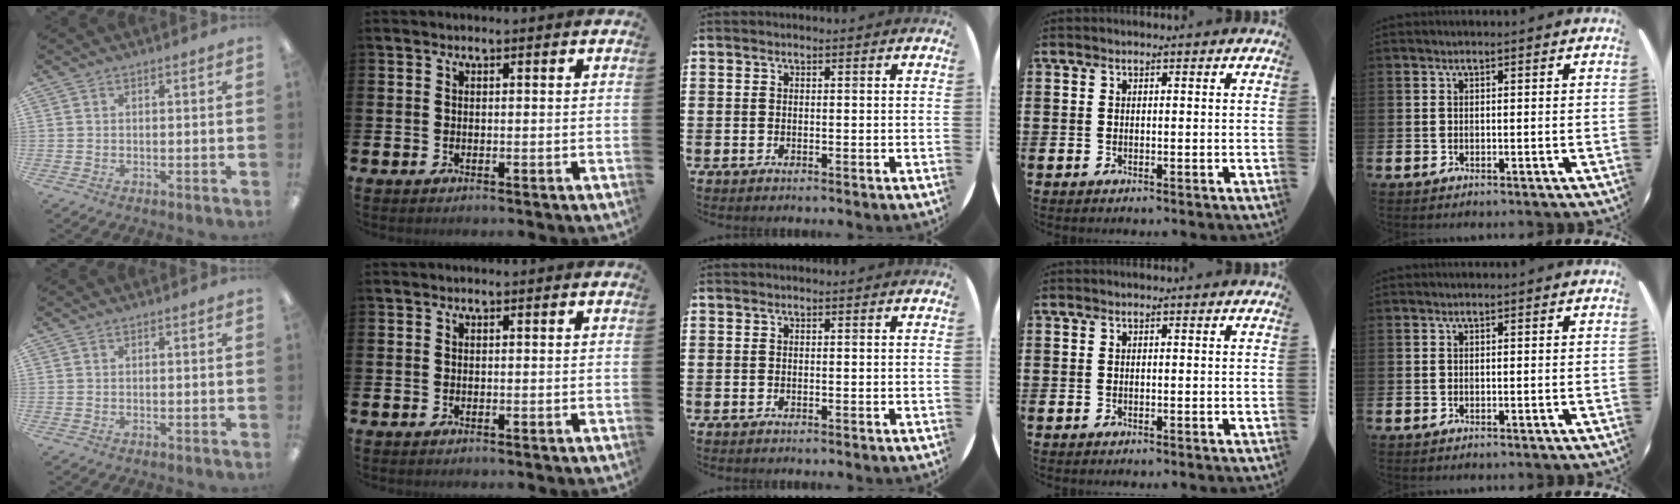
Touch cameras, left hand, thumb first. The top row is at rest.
{}